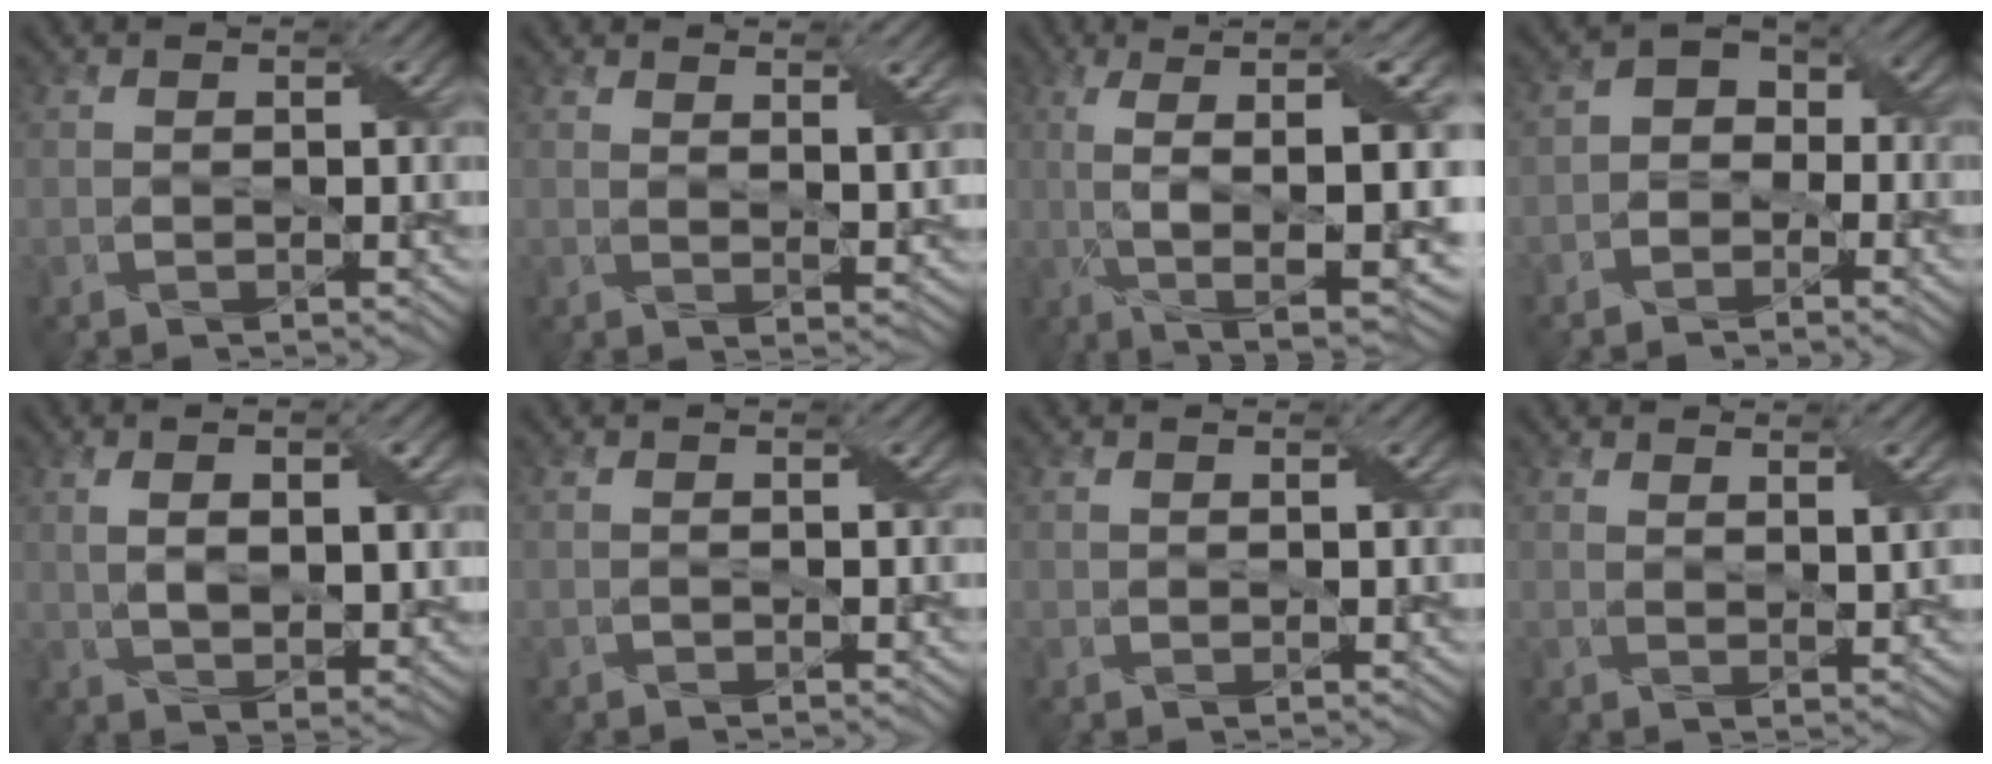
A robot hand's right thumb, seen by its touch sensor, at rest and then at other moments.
{"total": 3.4, "force": [2.4, 0.5, 2.5], "torque": [-0.051, -0.002, 0.044]}
{"total": 14.7, "force": [-1.1, 4.0, 14.1], "torque": [-0.253, 0.014, -0.002]}
{"total": 3.8, "force": [-1.5, 2.9, 1.8], "torque": [-0.026, 0.007, -0.042]}
{"total": 7.3, "force": [1.6, 3.0, 6.4], "torque": [-0.110, -0.002, 0.027]}
{"total": 0.6, "force": [-0.1, 0.2, 0.5], "torque": [-0.009, 0.000, 0.000]}
{"total": 0.8, "force": [0.4, 0.3, 0.6], "torque": [-0.011, 0.000, 0.007]}
{"total": 2.8, "force": [1.9, 0.3, 2.1], "torque": [-0.041, -0.003, 0.036]}